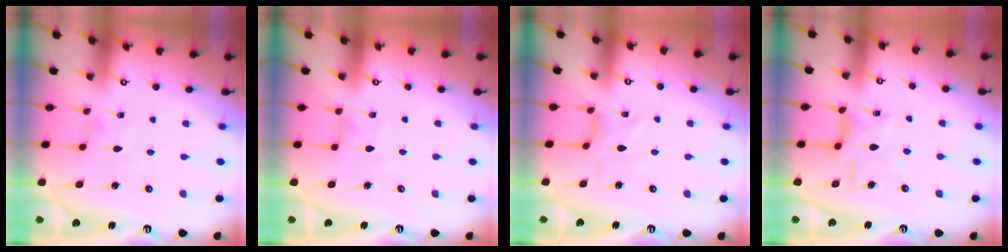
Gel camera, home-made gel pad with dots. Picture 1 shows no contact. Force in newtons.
{"total": 0.0}
{"total": 1.5, "press": 1.5, "slide": 0.3}
{"total": 7.3, "press": 7.3, "slide": 0.4}